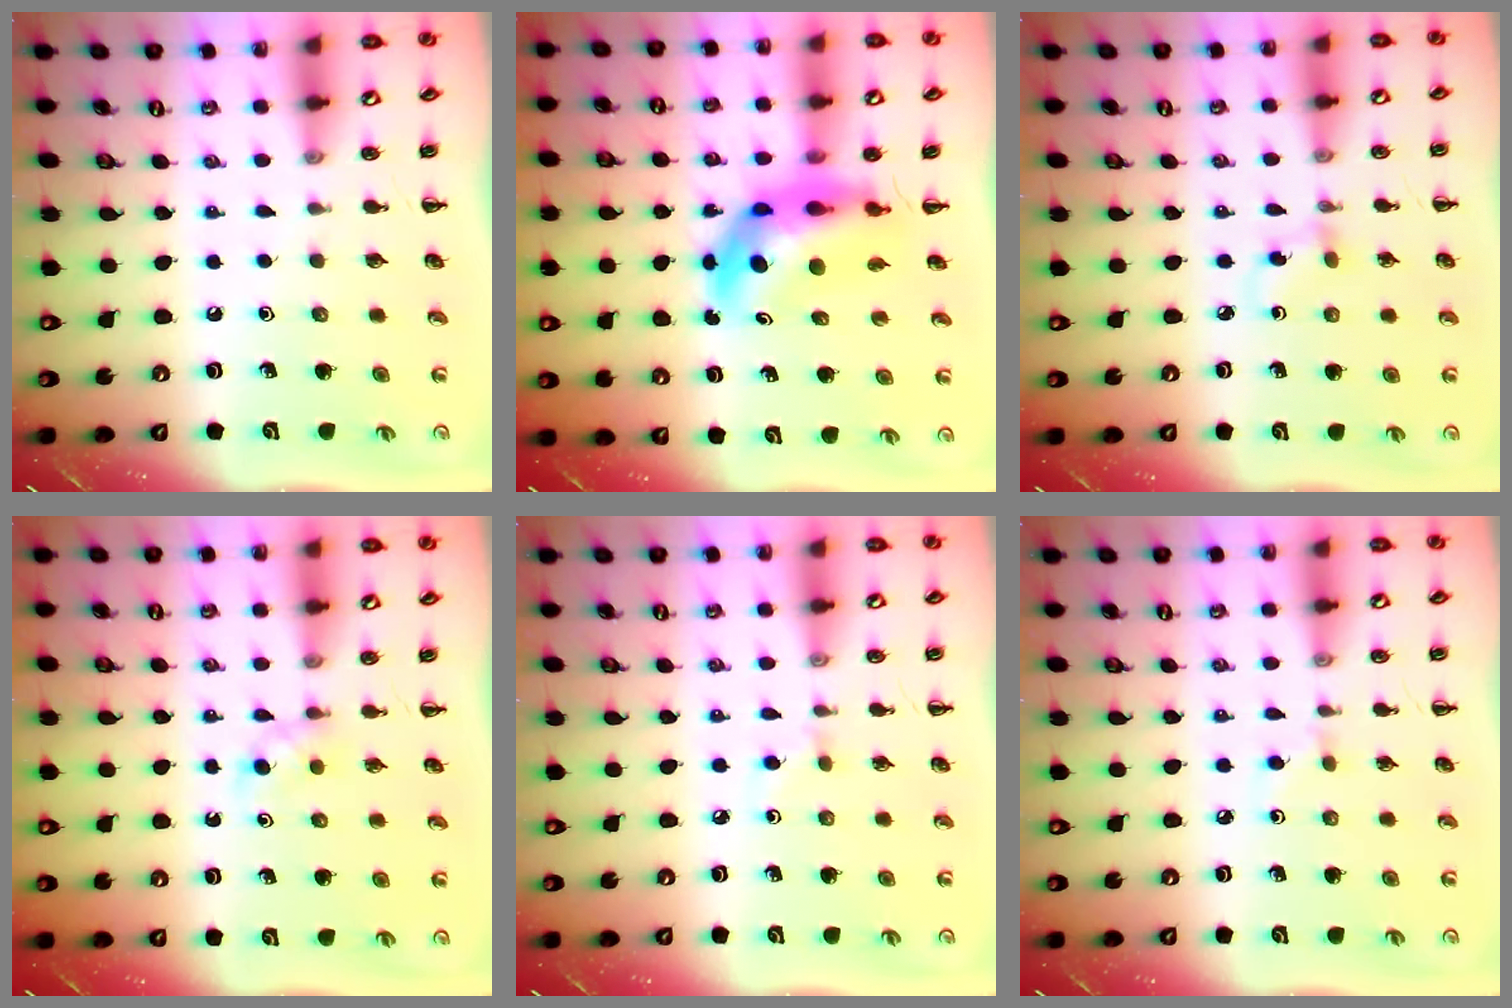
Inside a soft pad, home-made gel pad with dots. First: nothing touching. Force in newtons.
{"total": 9.2, "press": 8.7, "slide": 2.9}
{"total": 3.5, "press": 3.2, "slide": 1.5}
{"total": 3.3, "press": 3.1, "slide": 0.9}
{"total": 2.0, "press": 1.8, "slide": 0.8}
{"total": 2.0, "press": 1.8, "slide": 0.8}